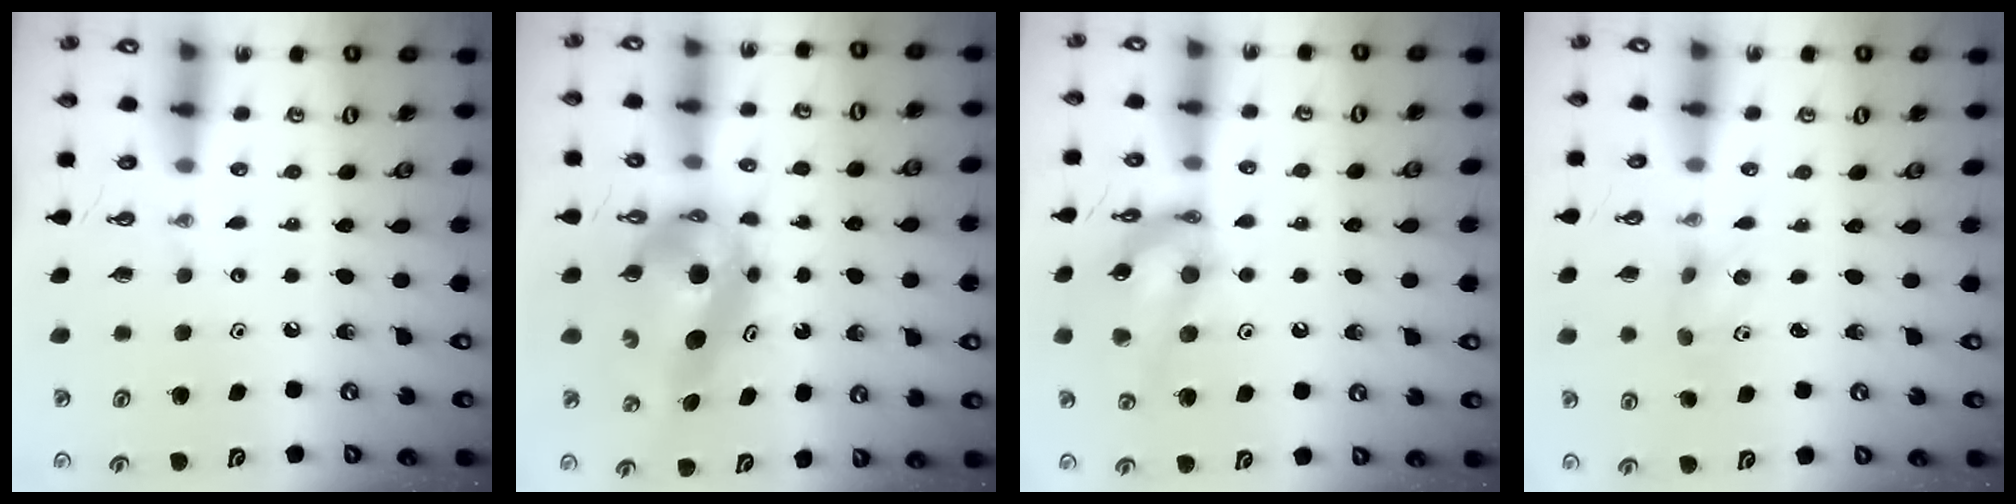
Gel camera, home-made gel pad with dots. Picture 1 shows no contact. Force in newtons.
{"total": 7.2, "press": 7.2, "slide": 0.3}
{"total": 14.8, "press": 14.8, "slide": 1.3}
{"total": 4.6, "press": 4.2, "slide": 2.0}